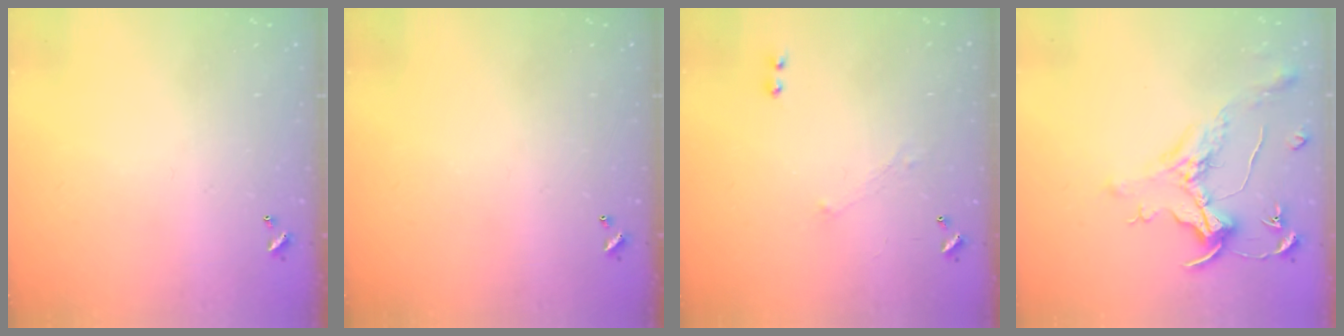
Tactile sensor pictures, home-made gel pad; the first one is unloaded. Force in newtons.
{"total": 0.0}
{"total": 1.0, "press": 0.9, "slide": 0.5}
{"total": 1.6, "press": 1.4, "slide": 0.7}